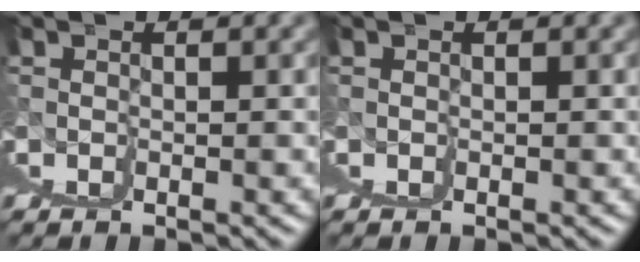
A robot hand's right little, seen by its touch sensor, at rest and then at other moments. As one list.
[{"total": 0.0}]